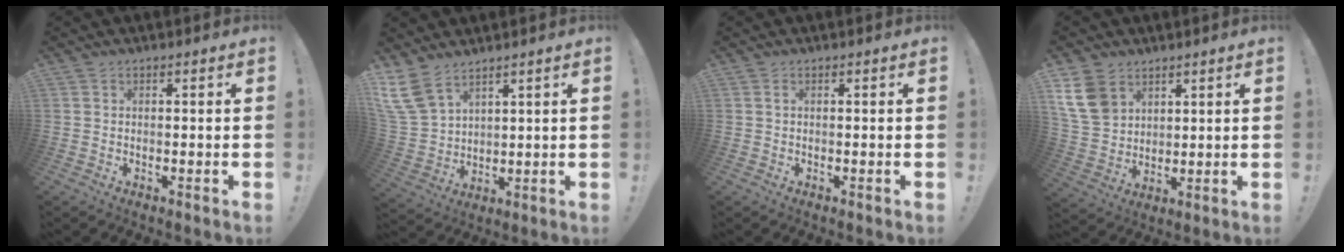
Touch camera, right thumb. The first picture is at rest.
{"total": 9.9, "force": [7.5, 4.7, 4.6], "torque": [-0.102, -0.040, 0.150]}
{"total": 0.6, "force": [0.0, -0.1, 0.6], "torque": [-0.013, 0.000, 0.000]}
{"total": 12.0, "force": [6.4, 8.6, 5.5], "torque": [-0.100, -0.027, 0.132]}